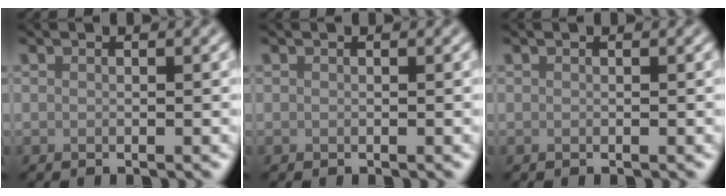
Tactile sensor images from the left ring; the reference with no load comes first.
{"total": 0.0}
{"total": 0.0}